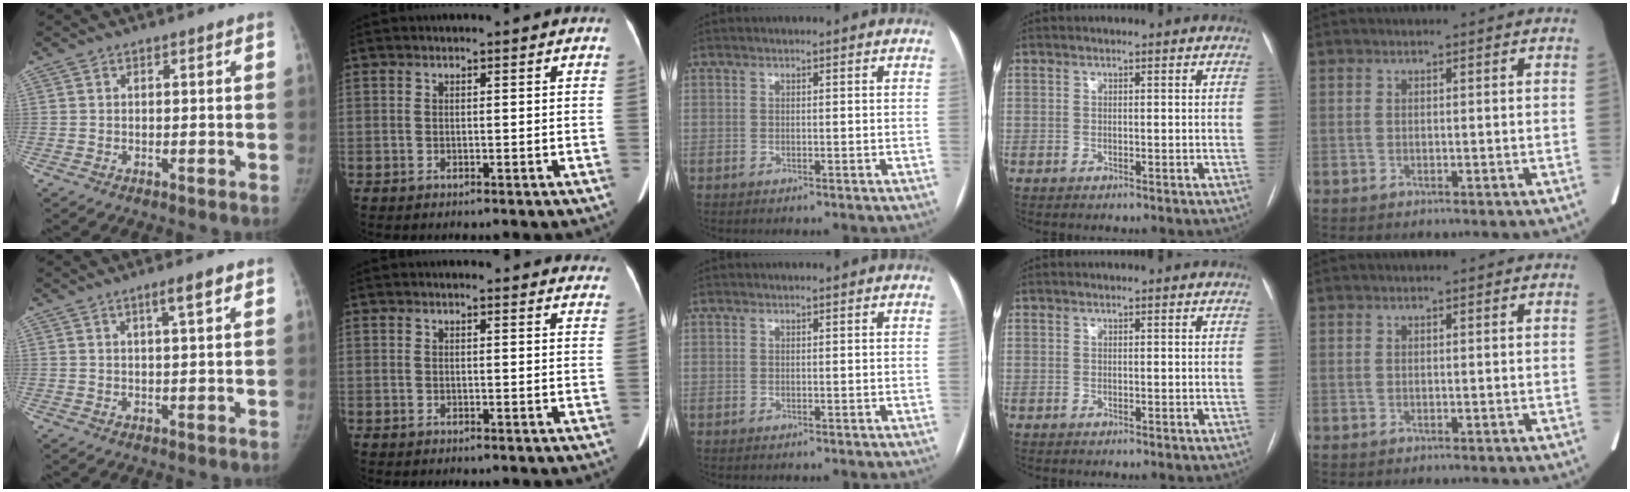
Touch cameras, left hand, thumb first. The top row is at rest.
{"thumb": {"total": 3.5, "force": [1.8, 0.3, 3.0], "torque": [-0.044, -0.005, 0.031]}, "index": {"total": 11.4, "force": [10.8, 2.5, 2.8], "torque": [0.001, 0.000, 0.096]}}